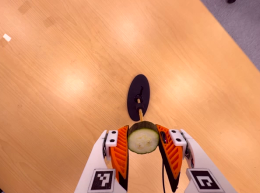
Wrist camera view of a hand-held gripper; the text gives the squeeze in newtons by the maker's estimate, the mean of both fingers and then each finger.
{"total": 10.8, "left": 10.1, "right": 11.6}